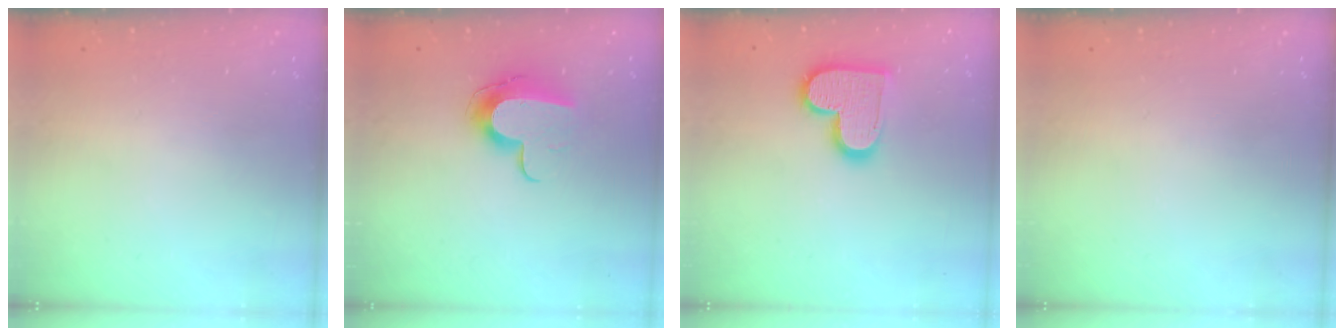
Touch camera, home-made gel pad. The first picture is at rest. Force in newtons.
{"total": 10.7, "press": 10.7, "slide": 0.5}
{"total": 14.0, "press": 13.9, "slide": 0.5}
{"total": 0.0}